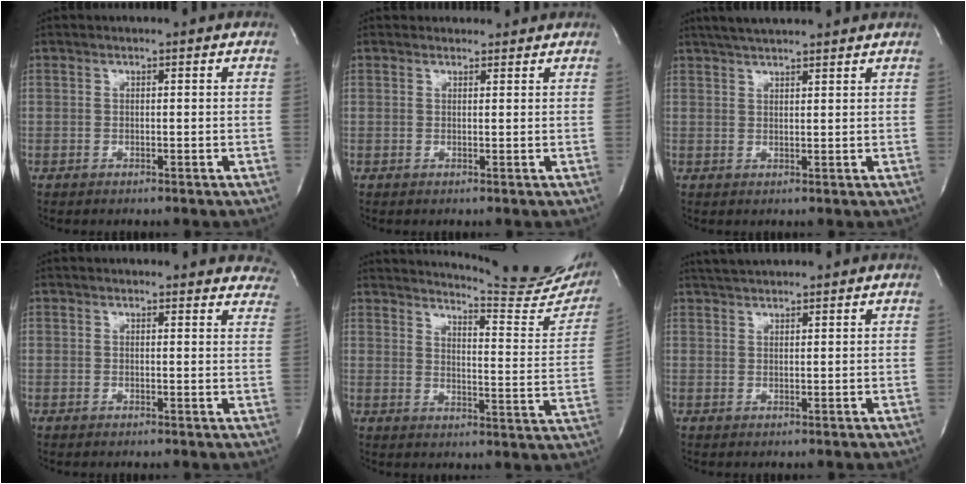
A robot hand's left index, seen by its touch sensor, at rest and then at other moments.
{"total": 2.2, "force": [2.0, 0.8, -0.3], "torque": [-0.004, 0.008, 0.023]}
{"total": 7.7, "force": [6.9, 0.4, 3.4], "torque": [-0.062, 0.029, 0.100]}
{"total": 15.4, "force": [14.5, 4.4, 3.1], "torque": [-0.022, -0.030, 0.140]}
{"total": 19.7, "force": [18.5, 1.6, 6.5], "torque": [-0.097, -0.103, 0.211]}
{"total": 3.9, "force": [3.7, 0.2, 1.2], "torque": [-0.025, 0.026, 0.067]}